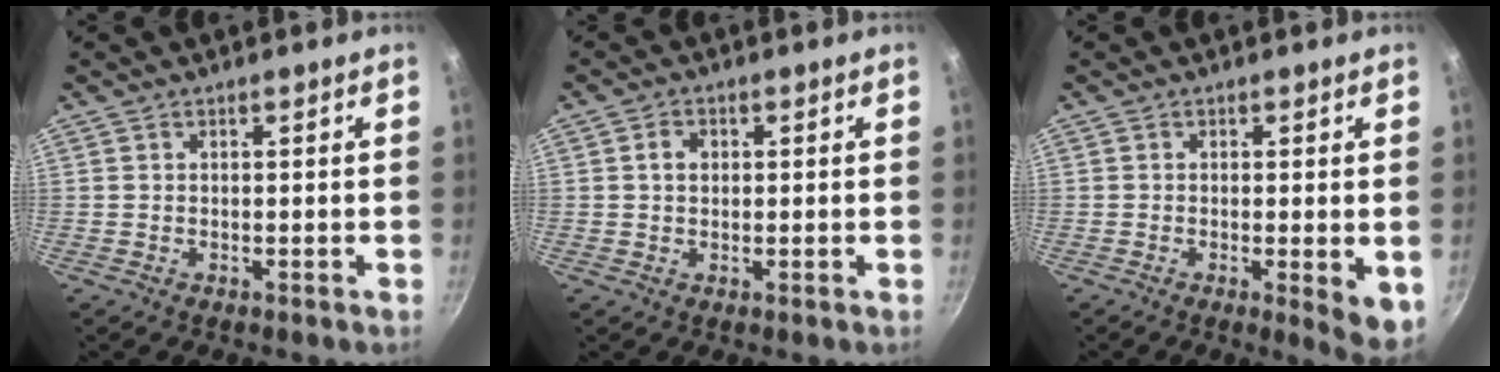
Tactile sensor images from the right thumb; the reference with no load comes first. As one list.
[{"total": 2.6, "force": [0.5, 2.0, 1.5], "torque": [-0.016, 0.005, 0.006]}, {"total": 5.7, "force": [-0.9, 1.3, 5.5], "torque": [-0.065, -0.009, -0.010]}]